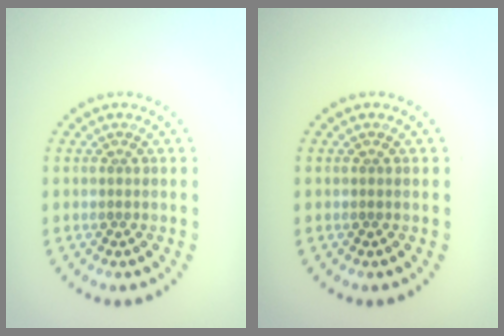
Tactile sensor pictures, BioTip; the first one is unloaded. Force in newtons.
{"total": 0.0}